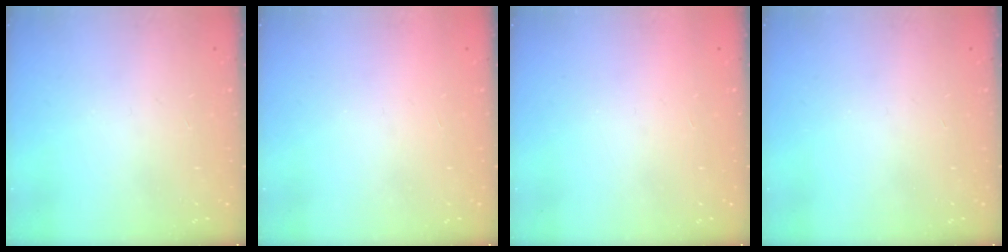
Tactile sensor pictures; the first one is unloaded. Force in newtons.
{"total": 1.6, "press": 1.6, "slide": 0.1}
{"total": 1.5, "press": 1.5, "slide": 0.1}
{"total": 0.0}